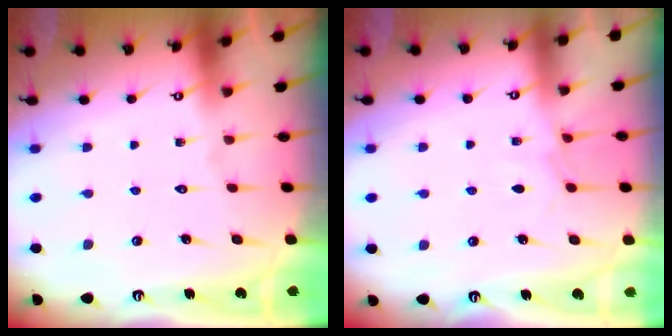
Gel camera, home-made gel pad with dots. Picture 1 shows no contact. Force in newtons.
{"total": 4.7, "press": 4.7, "slide": 0.5}